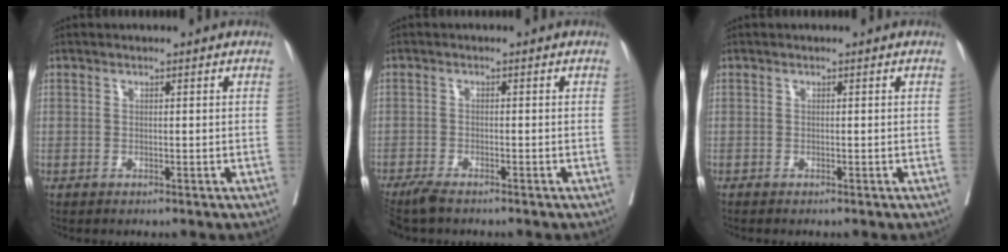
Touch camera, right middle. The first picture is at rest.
{"total": 3.9, "force": [-3.2, 0.8, 2.1], "torque": [-0.038, -0.010, -0.056]}
{"total": 0.0}